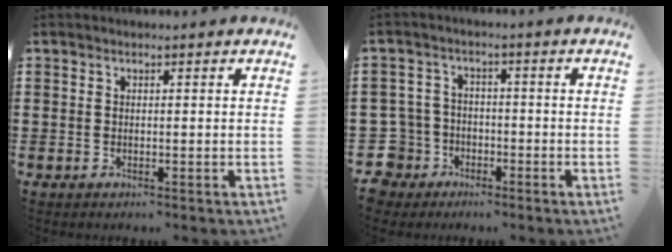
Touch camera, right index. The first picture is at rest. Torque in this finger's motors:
{"motor_torque": [-0.88, 1.25, 0.00, -0.04]}